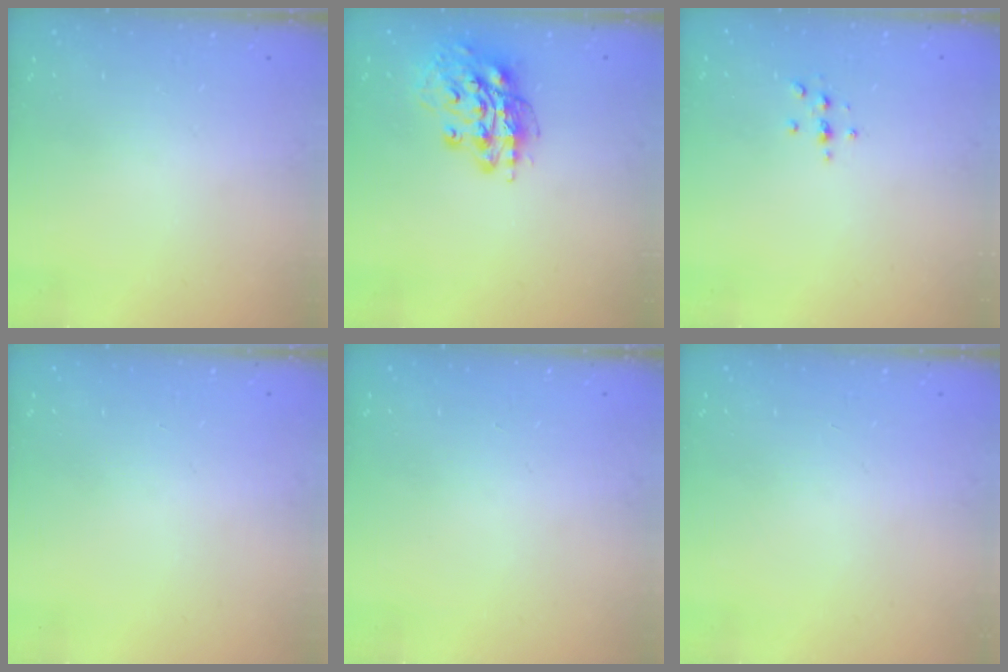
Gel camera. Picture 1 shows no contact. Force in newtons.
{"total": 14.9, "press": 14.8, "slide": 1.5}
{"total": 2.1, "press": 2.1, "slide": 0.2}
{"total": 0.0}
{"total": 0.0}
{"total": 0.0}